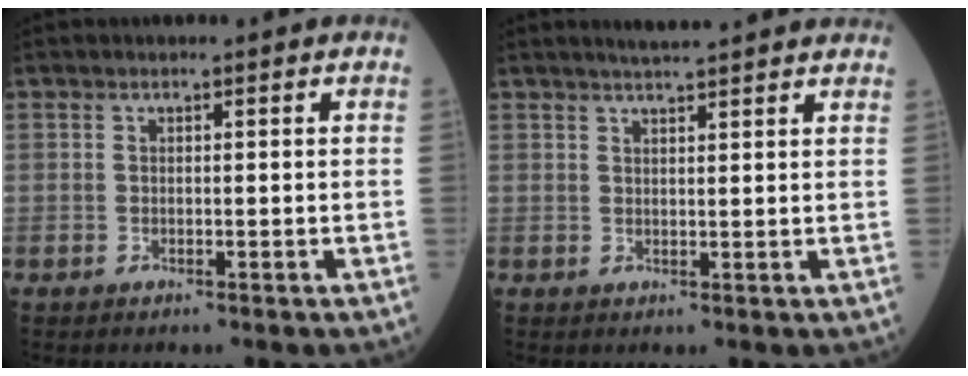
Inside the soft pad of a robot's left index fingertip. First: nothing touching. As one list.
[{"total": 7.9, "force": [7.1, 0.5, 3.5], "torque": [-0.051, 0.030, 0.086]}]